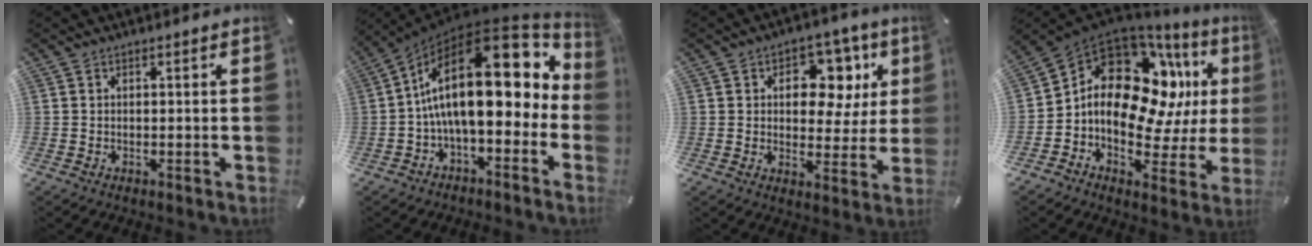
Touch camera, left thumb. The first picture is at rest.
{"total": 24.7, "force": [4.1, 11.6, 21.4], "torque": [-0.374, -0.038, 0.067]}
{"total": 11.3, "force": [4.2, 8.3, 6.5], "torque": [-0.074, -0.023, 0.070]}
{"total": 17.9, "force": [3.7, 12.2, 12.5], "torque": [-0.211, -0.029, 0.061]}